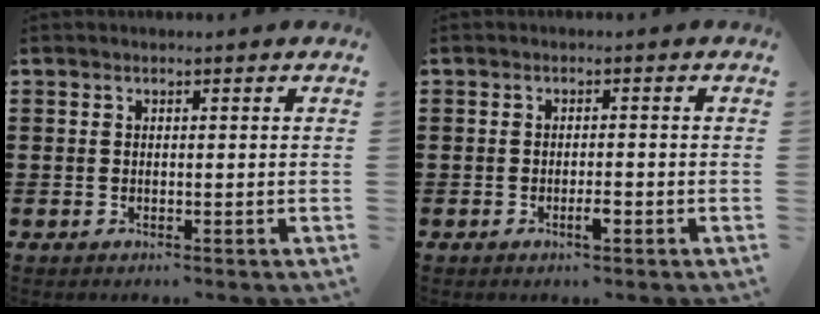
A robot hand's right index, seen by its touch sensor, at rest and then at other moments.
{"total": 2.0, "force": [-1.0, 0.5, 1.7], "torque": [-0.029, 0.001, -0.018]}